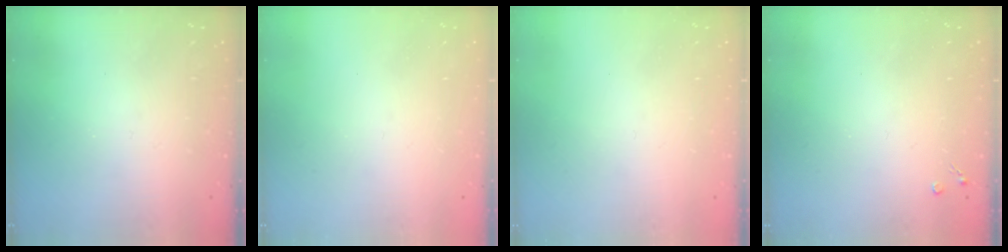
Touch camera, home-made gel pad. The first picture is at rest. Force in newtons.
{"total": 0.0}
{"total": 0.0}
{"total": 2.1, "press": 2.1, "slide": 0.4}